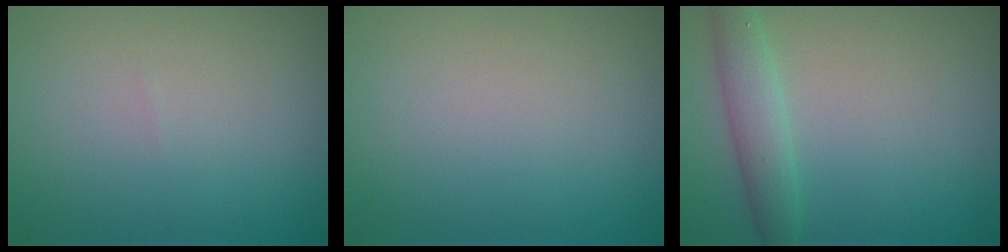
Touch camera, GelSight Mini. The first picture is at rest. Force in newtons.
{"total": 0.0}
{"total": 2.8, "press": 2.8, "slide": 0.1}